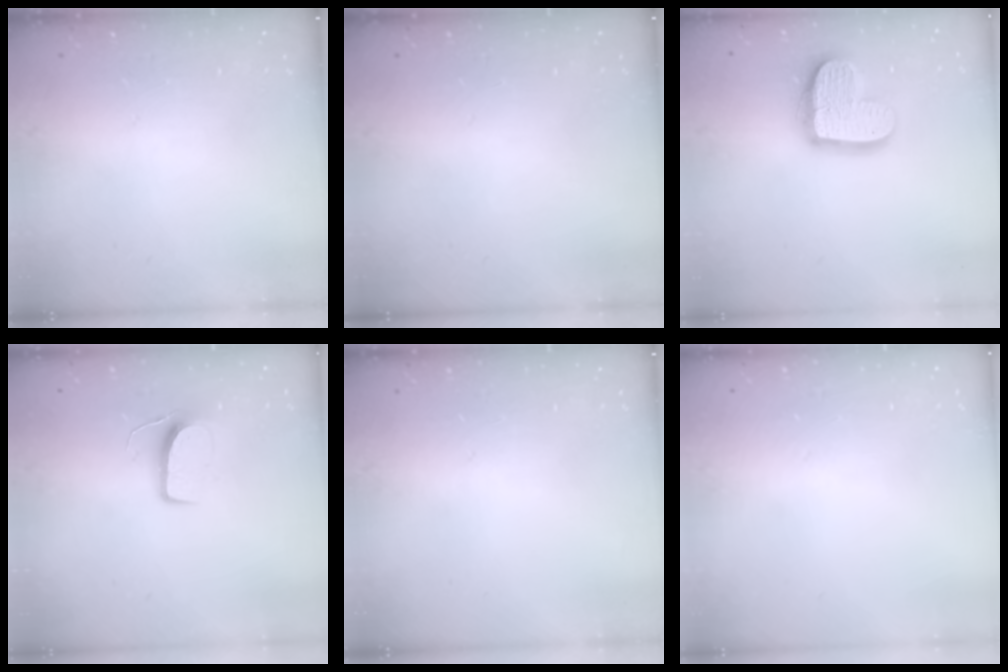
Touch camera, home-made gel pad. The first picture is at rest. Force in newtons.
{"total": 0.0}
{"total": 16.2, "press": 16.1, "slide": 1.3}
{"total": 6.7, "press": 6.7, "slide": 0.5}
{"total": 0.0}
{"total": 0.0}